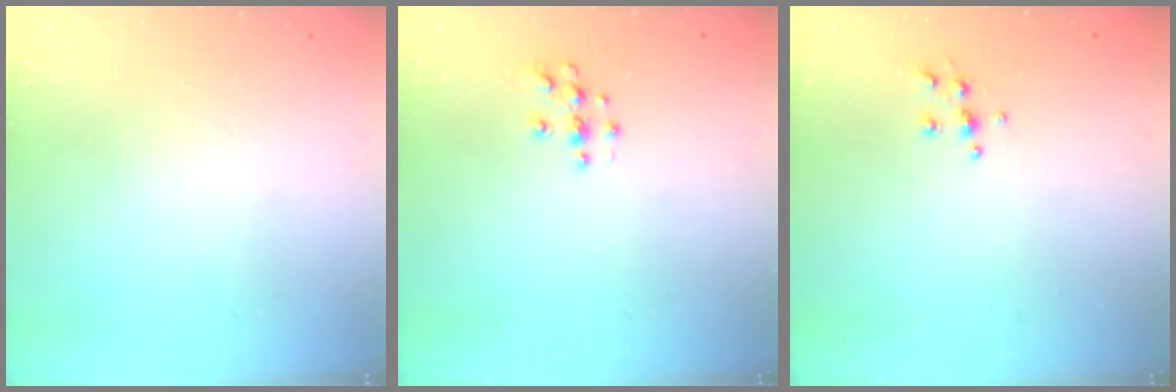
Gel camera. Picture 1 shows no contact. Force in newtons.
{"total": 3.6, "press": 3.6, "slide": 0.5}
{"total": 5.5, "press": 5.4, "slide": 0.6}